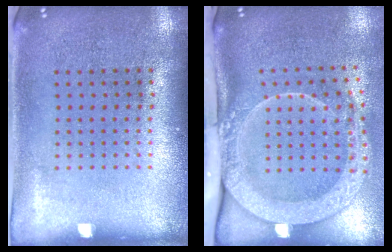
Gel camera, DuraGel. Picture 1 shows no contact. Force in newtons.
{"total": 3.0, "press": 2.1, "slide": 2.1}